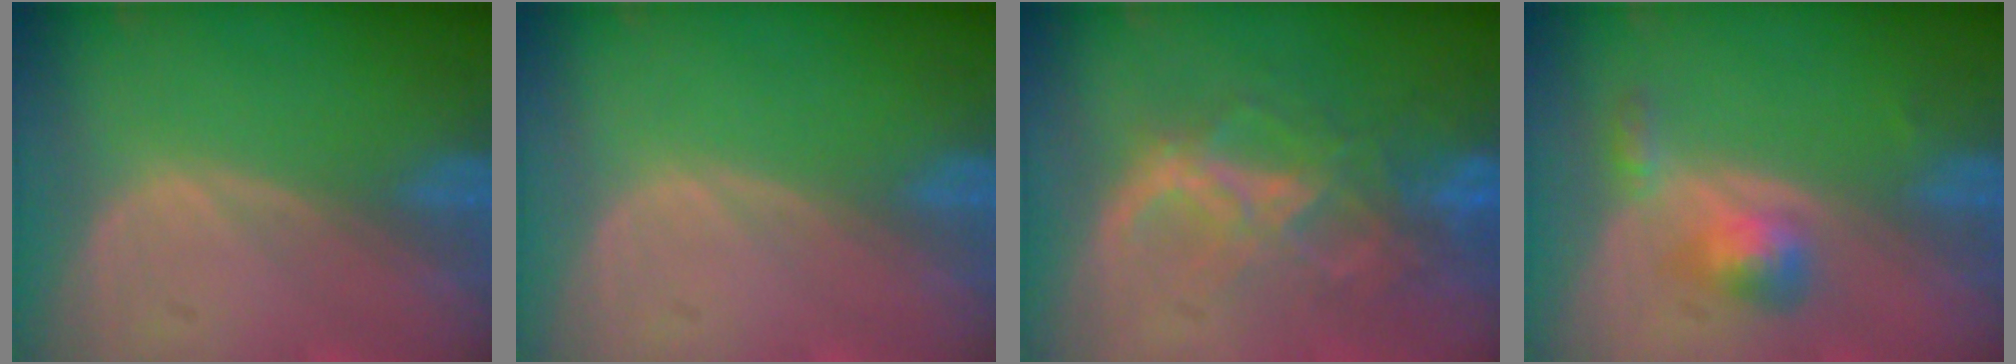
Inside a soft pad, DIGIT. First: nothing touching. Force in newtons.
{"total": 0.0}
{"total": 8.9, "press": 7.6, "slide": 4.8}
{"total": 3.9, "press": 3.7, "slide": 1.4}